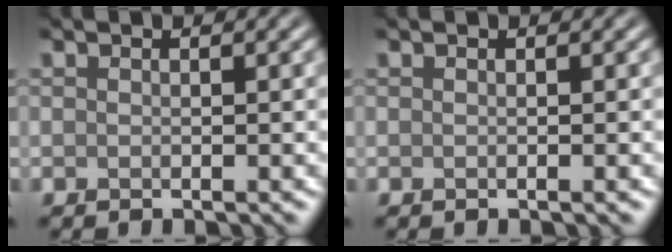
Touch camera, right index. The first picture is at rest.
{"total": 0.0}